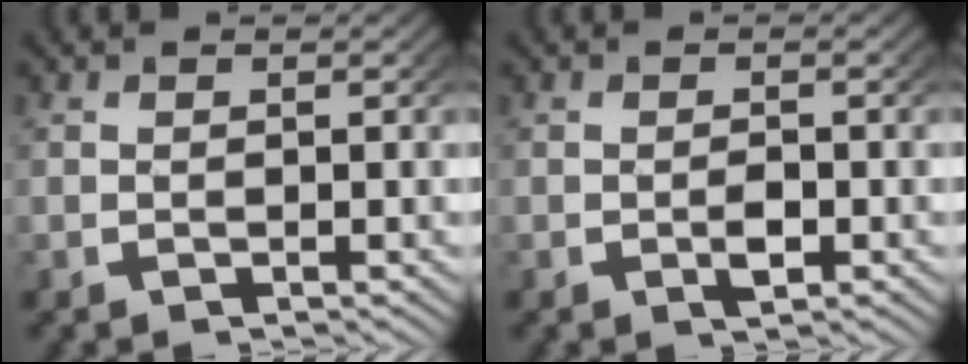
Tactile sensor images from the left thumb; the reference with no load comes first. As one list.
[{"total": 1.5, "force": [-0.3, 0.8, 1.2], "torque": [-0.020, -0.004, -0.005]}]